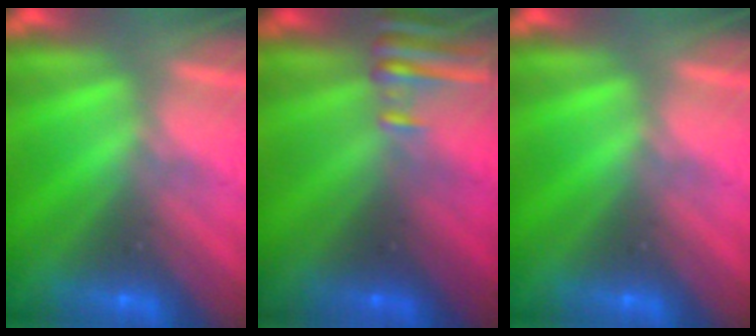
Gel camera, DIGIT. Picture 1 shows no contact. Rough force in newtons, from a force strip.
{"total": 5.8}
{"total": 0.0}